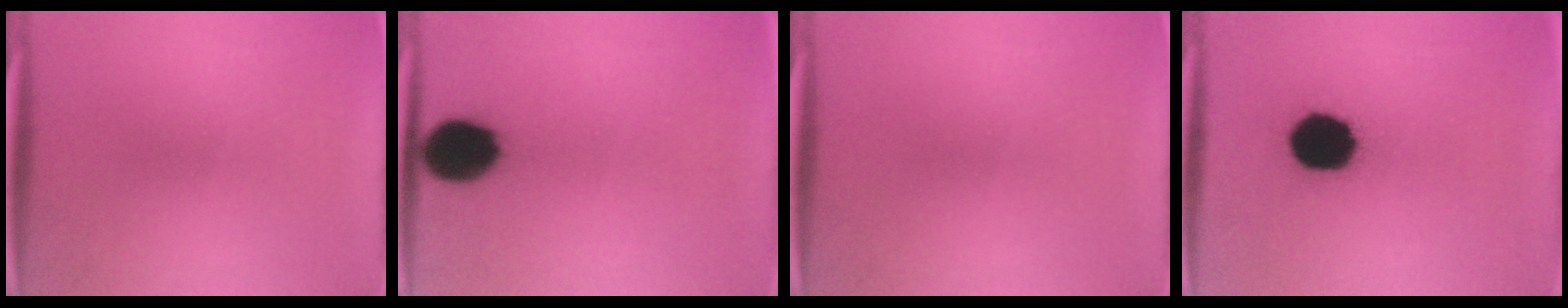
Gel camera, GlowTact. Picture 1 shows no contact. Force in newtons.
{"total": 11.2}
{"total": 0.0}
{"total": 16.5}